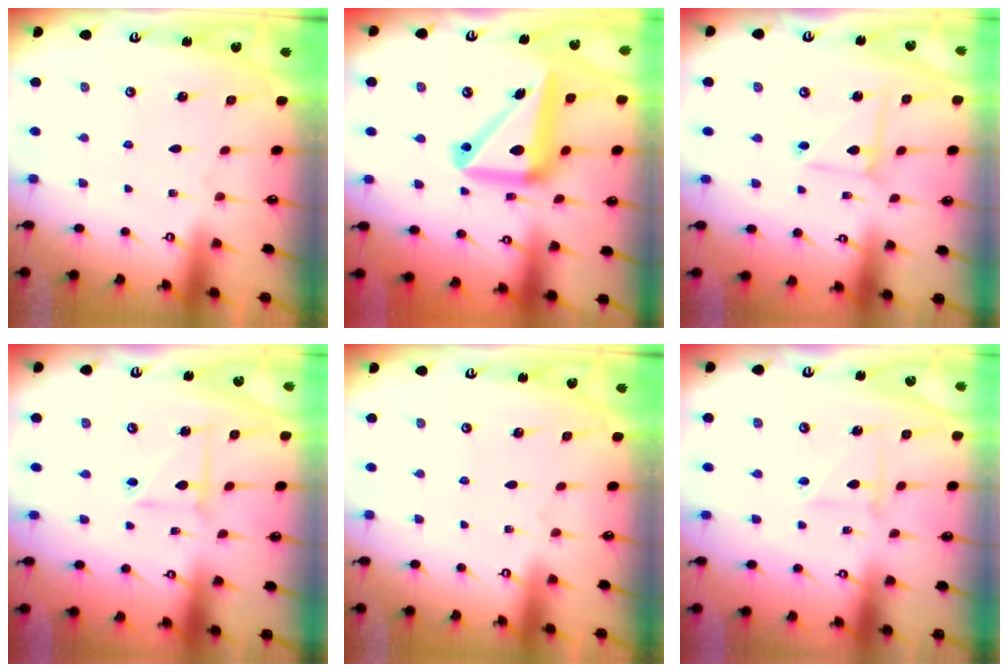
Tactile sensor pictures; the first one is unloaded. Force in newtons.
{"total": 17.7, "press": 17.6, "slide": 2.4}
{"total": 4.6, "press": 4.5, "slide": 0.4}
{"total": 4.4, "press": 4.2, "slide": 1.4}
{"total": 0.0}
{"total": 2.5, "press": 2.5, "slide": 0.3}